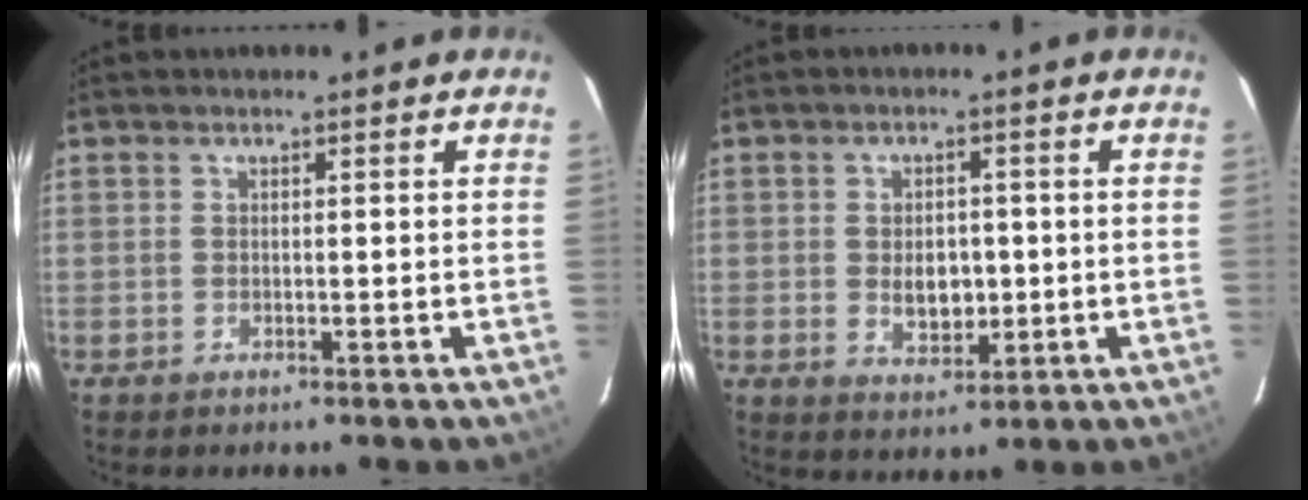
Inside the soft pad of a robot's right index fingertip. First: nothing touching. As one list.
[{"total": 5.9, "force": [-0.5, 3.9, 4.4], "torque": [-0.079, -0.003, 0.000]}]